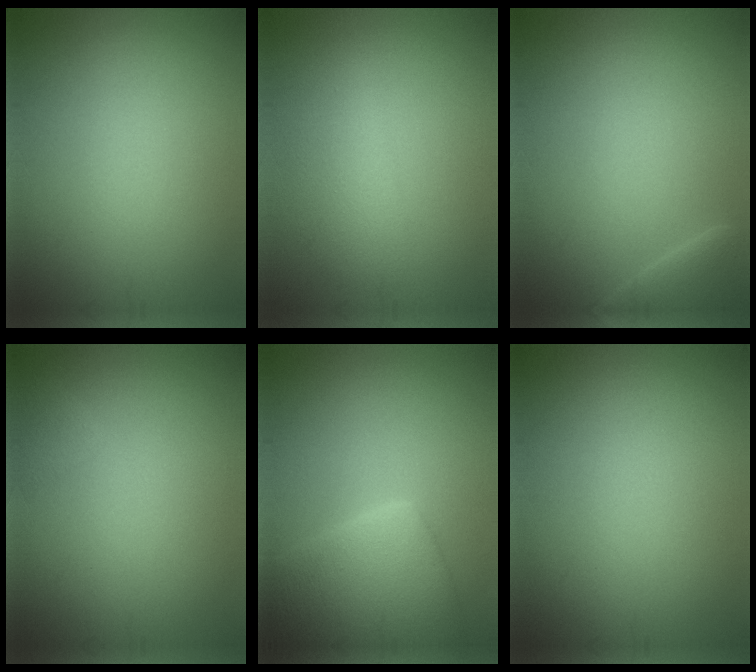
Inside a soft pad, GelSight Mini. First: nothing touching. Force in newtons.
{"total": 2.6, "press": 2.6, "slide": 0.1}
{"total": 3.2, "press": 3.2, "slide": 0.3}
{"total": 0.9, "press": 0.9, "slide": 0.1}
{"total": 8.2, "press": 8.2, "slide": 0.5}
{"total": 0.0}